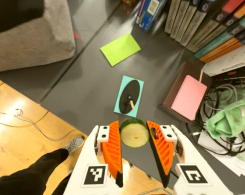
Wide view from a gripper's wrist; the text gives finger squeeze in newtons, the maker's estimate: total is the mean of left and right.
{"total": 8.1, "left": 8.6, "right": 7.7}